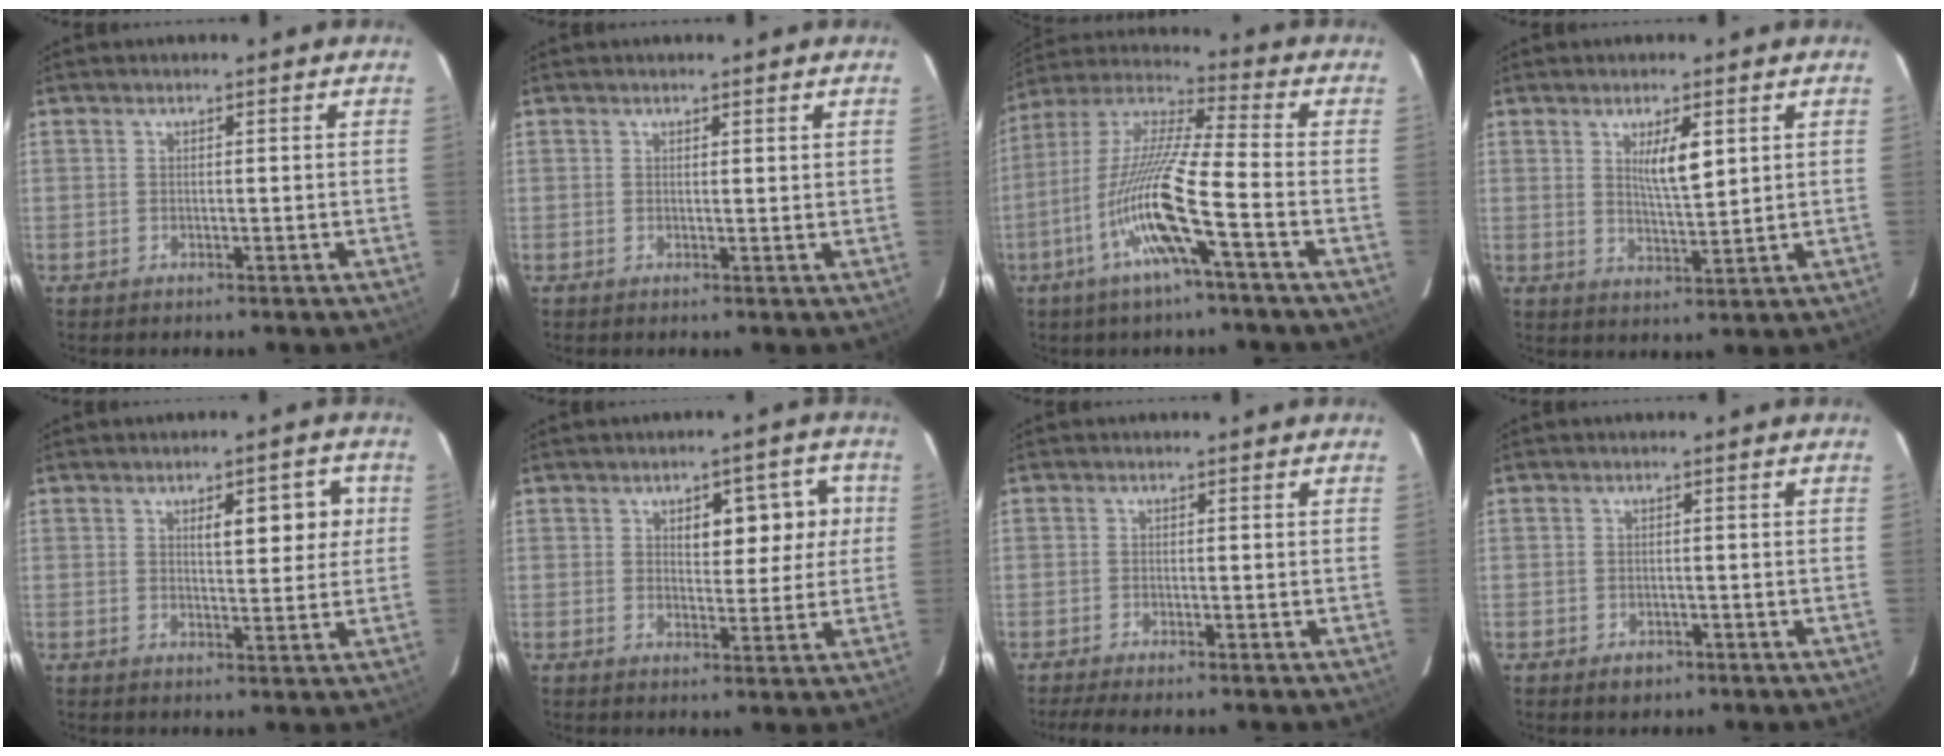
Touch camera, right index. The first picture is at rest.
{"total": 0.9, "force": [0.7, 0.2, 0.4], "torque": [-0.004, 0.001, 0.010]}
{"total": 14.8, "force": [-5.5, 0.0, 13.7], "torque": [-0.285, -0.001, -0.112]}
{"total": 5.2, "force": [2.0, 0.9, 4.8], "torque": [-0.084, -0.007, 0.038]}
{"total": 6.5, "force": [2.0, 2.3, 5.7], "torque": [-0.074, 0.013, 0.029]}
{"total": 7.5, "force": [2.0, 3.7, 6.2], "torque": [-0.069, 0.023, 0.030]}
{"total": 2.9, "force": [-2.2, 0.2, 1.8], "torque": [-0.032, -0.006, -0.039]}
{"total": 1.8, "force": [-1.0, 1.4, 0.6], "torque": [-0.008, 0.001, -0.008]}